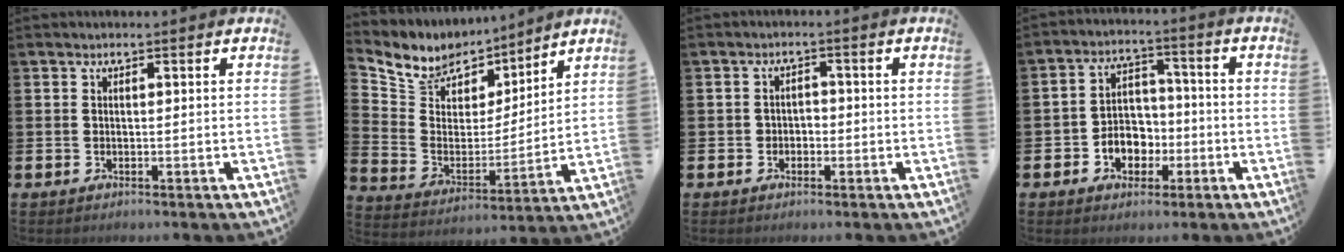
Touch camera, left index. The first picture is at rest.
{"total": 7.7, "force": [6.9, 3.3, 0.1], "torque": [-0.061, -0.054, 0.126]}
{"total": 1.7, "force": [-1.0, 1.3, 0.3], "torque": [-0.008, 0.004, -0.024]}
{"total": 4.7, "force": [-1.7, 4.1, 1.4], "torque": [-0.027, 0.004, -0.039]}